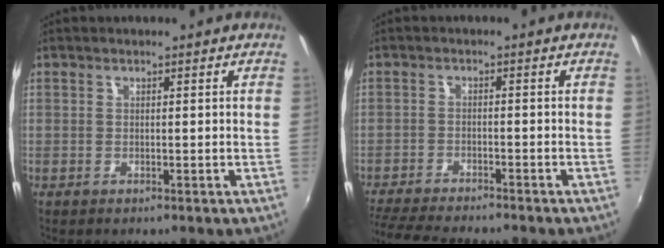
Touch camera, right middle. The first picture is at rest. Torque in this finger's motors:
{"motor_torque": [0.97, -1.16, 0.11, 0.08]}